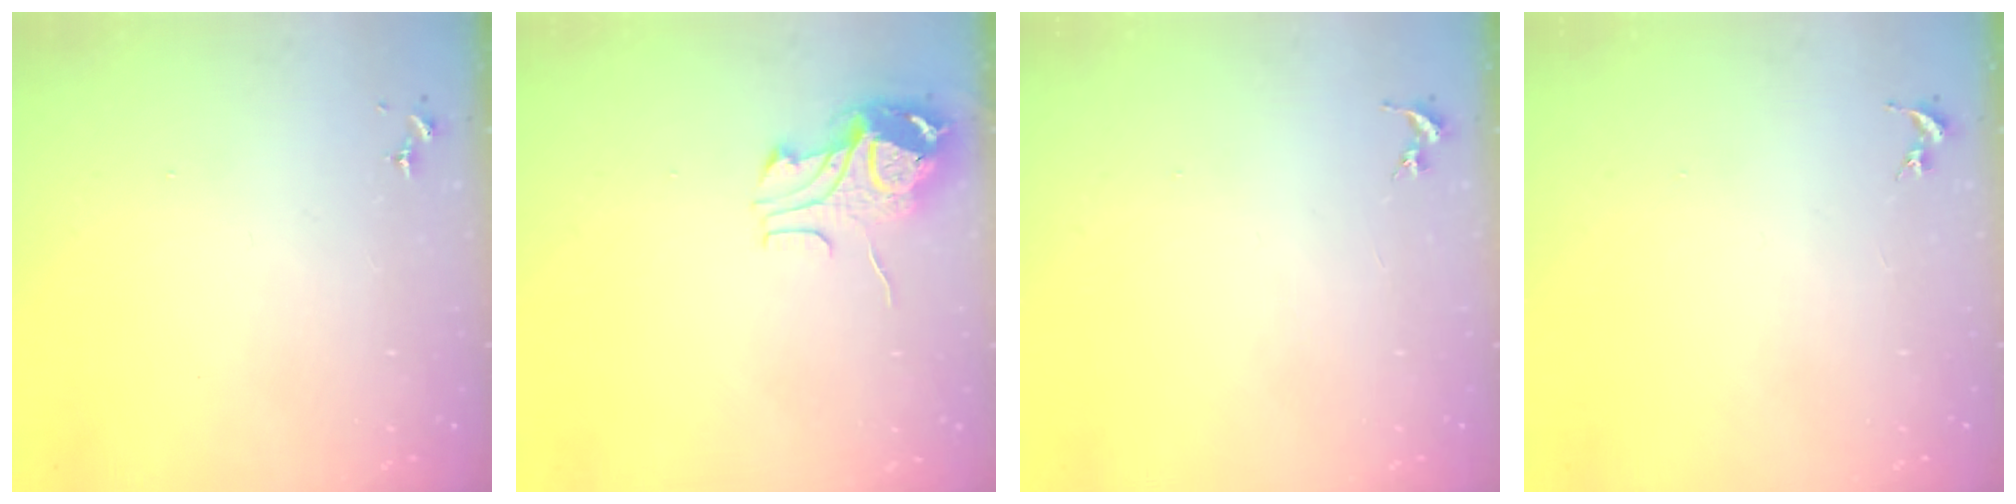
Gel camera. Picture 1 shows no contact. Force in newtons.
{"total": 9.8, "press": 9.8, "slide": 1.2}
{"total": 0.0}
{"total": 0.0}